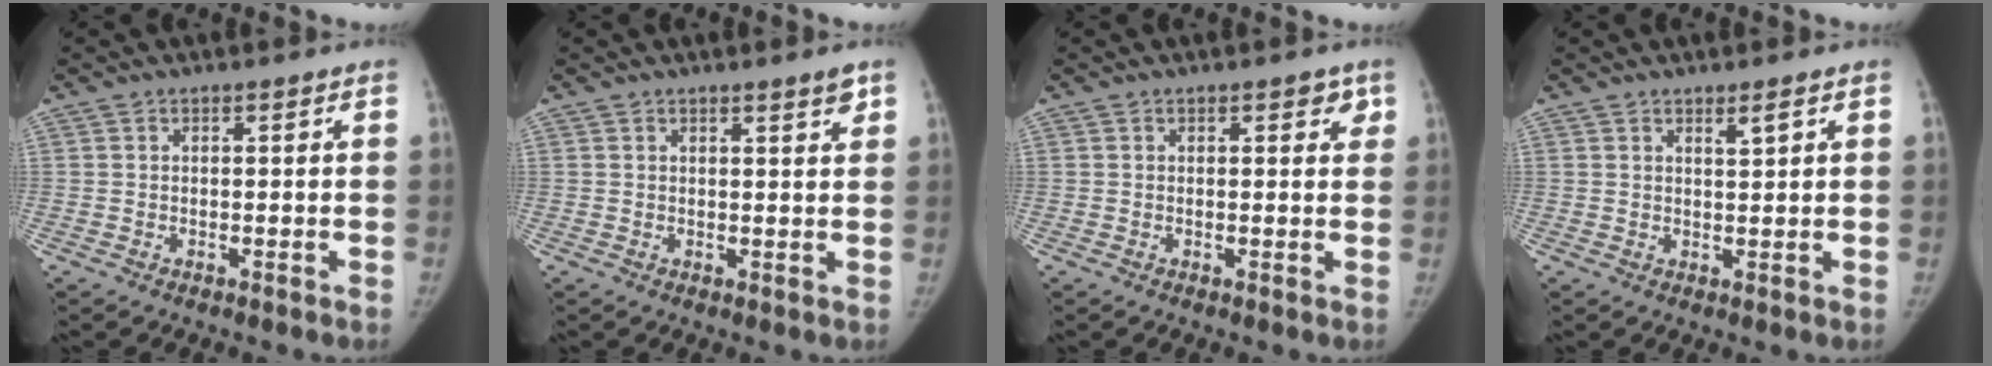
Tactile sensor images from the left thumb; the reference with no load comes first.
{"total": 2.1, "force": [1.5, 0.2, 1.4], "torque": [-0.017, -0.011, 0.021]}
{"total": 2.1, "force": [1.1, 1.1, 1.4], "torque": [0.003, -0.001, 0.010]}
{"total": 1.6, "force": [1.1, 0.2, 1.2], "torque": [-0.017, -0.009, 0.020]}